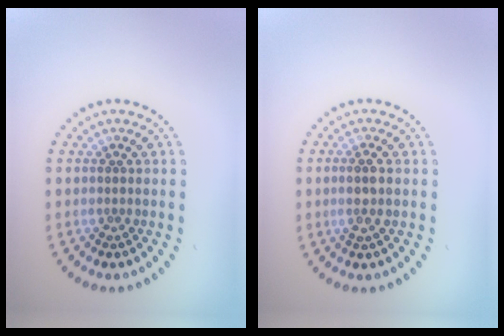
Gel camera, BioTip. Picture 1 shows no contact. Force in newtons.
{"total": 1.6, "press": 1.4, "slide": 0.8}